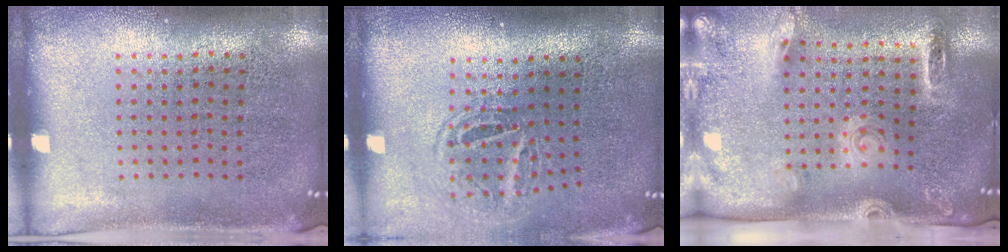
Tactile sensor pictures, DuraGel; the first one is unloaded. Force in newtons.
{"total": 1.6, "press": 1.0, "slide": 1.2}
{"total": 2.7, "press": 1.9, "slide": 1.9}